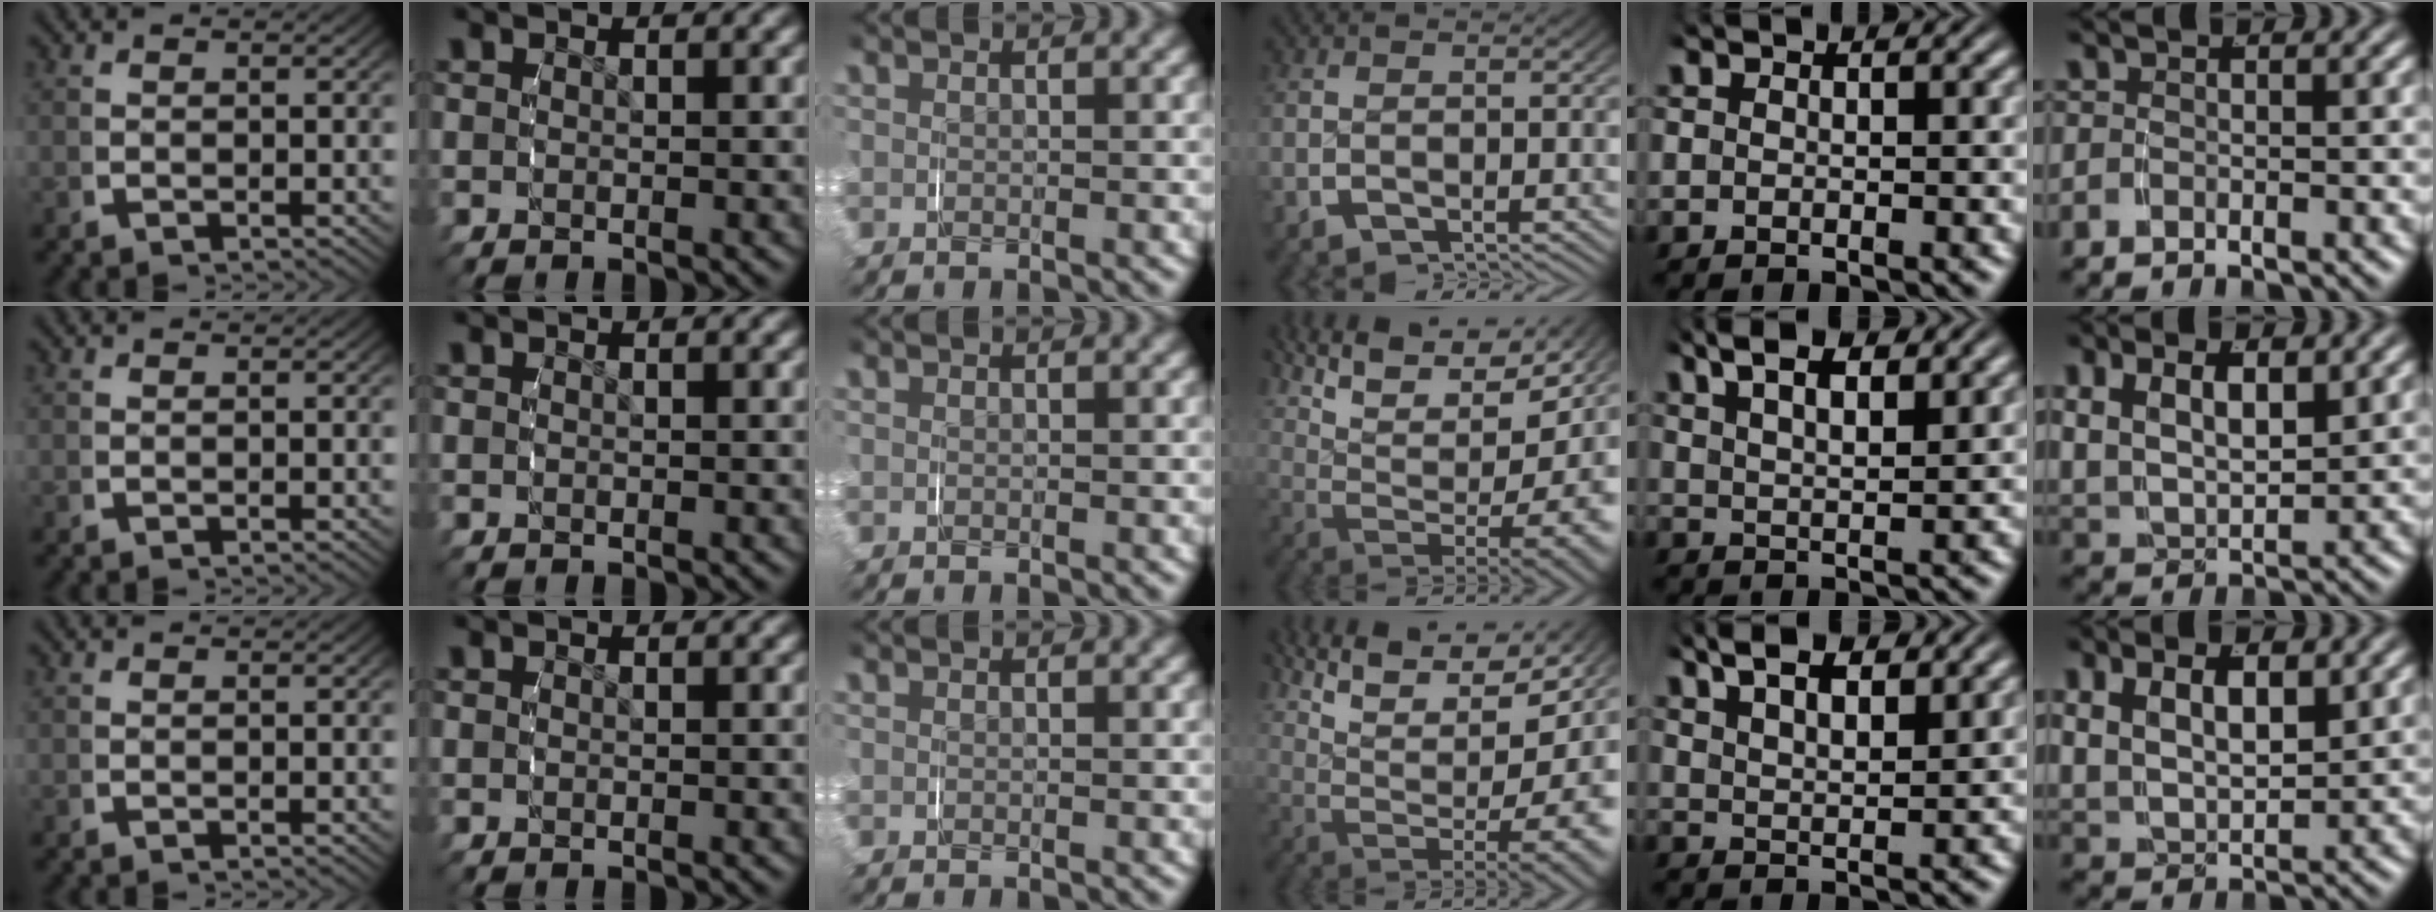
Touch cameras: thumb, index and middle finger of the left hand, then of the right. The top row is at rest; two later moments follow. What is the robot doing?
{"motion": "grasp_and_lifting", "object": "shirt"}